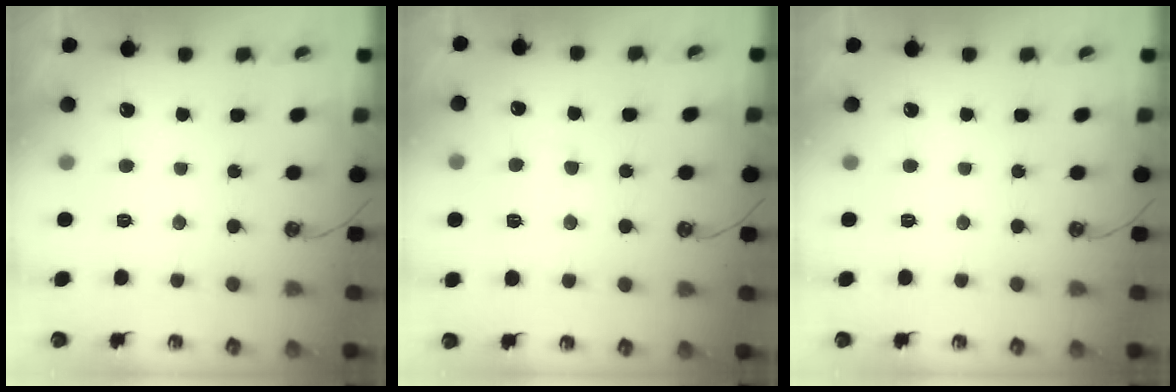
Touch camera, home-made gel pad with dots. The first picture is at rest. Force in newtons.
{"total": 2.5, "press": 2.5, "slide": 0.4}
{"total": 0.0}